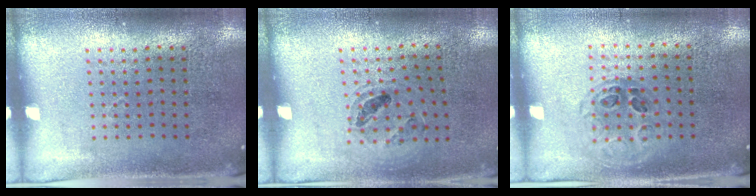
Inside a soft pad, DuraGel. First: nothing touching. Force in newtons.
{"total": 0.9, "press": 0.9, "slide": 0.1}
{"total": 1.0, "press": 0.9, "slide": 0.4}